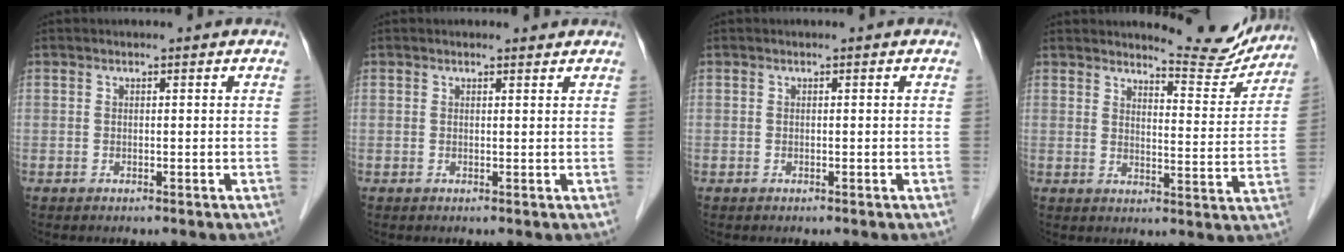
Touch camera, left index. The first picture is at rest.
{"total": 1.1, "force": [1.0, 0.2, 0.1], "torque": [-0.010, -0.004, 0.013]}
{"total": 0.0}
{"total": 8.8, "force": [8.7, 0.9, 0.9], "torque": [-0.008, -0.034, 0.107]}